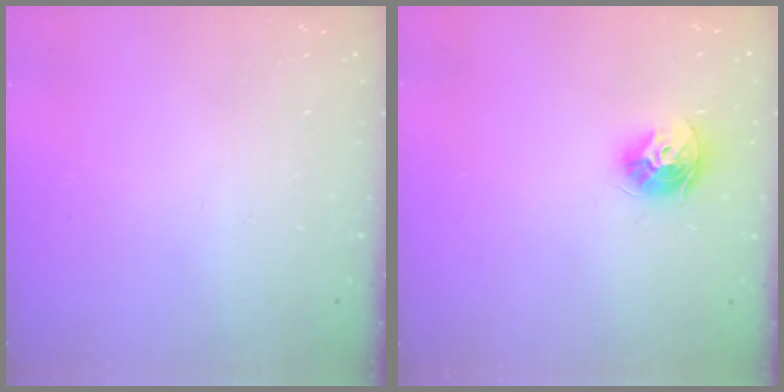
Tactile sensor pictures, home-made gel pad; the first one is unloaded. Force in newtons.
{"total": 9.6, "press": 9.6, "slide": 0.9}